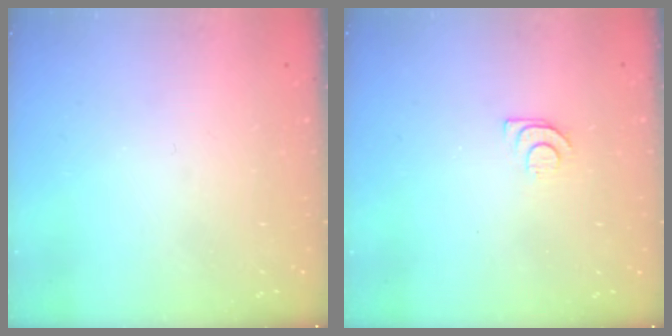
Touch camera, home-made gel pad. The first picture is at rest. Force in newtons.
{"total": 4.9, "press": 4.9, "slide": 0.6}